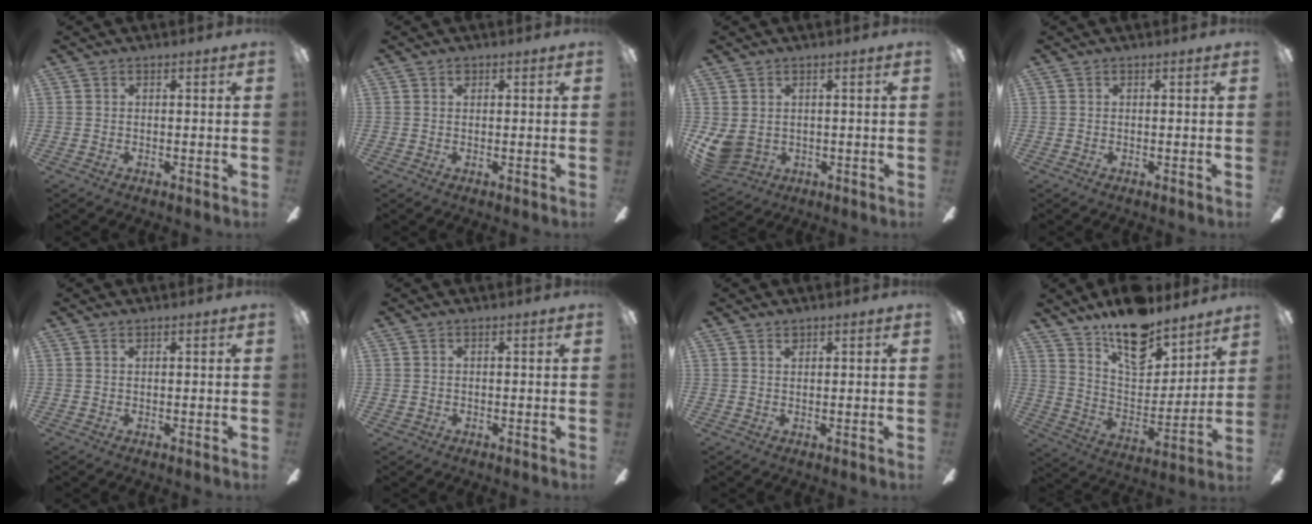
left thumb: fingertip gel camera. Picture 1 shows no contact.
{"total": 1.1, "force": [0.6, 0.6, 0.6], "torque": [-0.006, -0.001, 0.009]}
{"total": 5.2, "force": [1.2, 4.2, 2.9], "torque": [-0.082, -0.011, 0.023]}
{"total": 0.0}
{"total": 0.6, "force": [0.4, 0.3, 0.4], "torque": [-0.010, 0.002, 0.007]}
{"total": 0.6, "force": [0.2, 0.5, 0.3], "torque": [-0.006, 0.004, 0.002]}
{"total": 1.2, "force": [1.0, 0.5, 0.5], "torque": [-0.004, -0.003, 0.016]}
{"total": 17.0, "force": [13.4, 7.1, 7.6], "torque": [-0.130, -0.095, 0.237]}